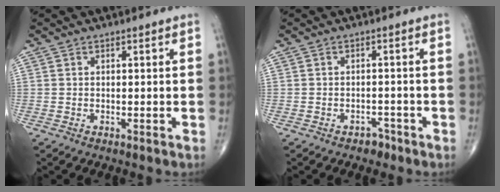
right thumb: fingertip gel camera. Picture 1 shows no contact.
{"total": 2.2, "force": [-1.6, 1.4, 0.6], "torque": [-0.004, 0.011, -0.021]}